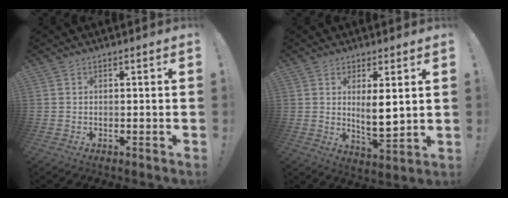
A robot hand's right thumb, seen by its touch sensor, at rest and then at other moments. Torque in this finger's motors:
{"motor_torque": [-0.42, 0.51, -0.13, 0.01, 0.27]}